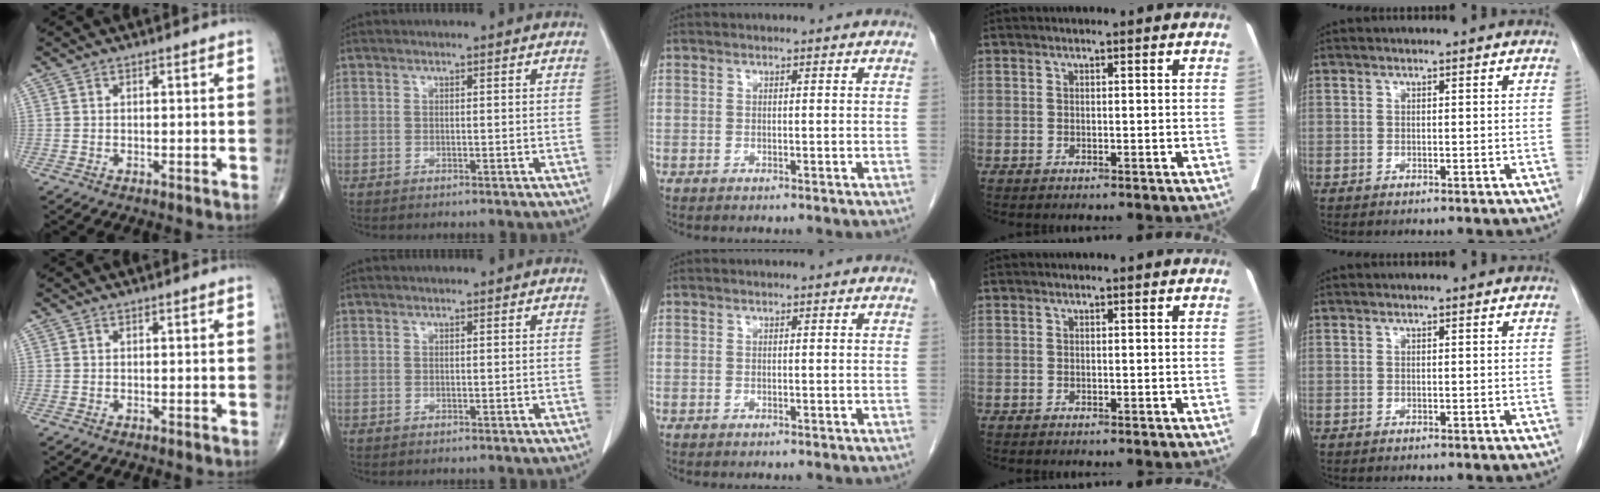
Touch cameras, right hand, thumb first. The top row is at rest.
{}